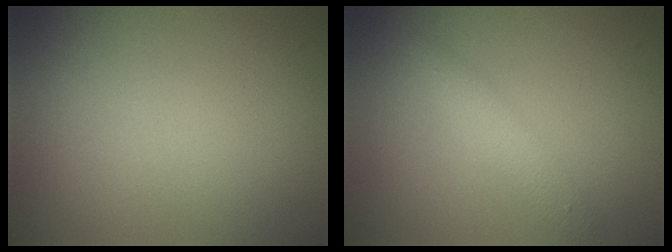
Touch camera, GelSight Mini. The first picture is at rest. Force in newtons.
{"total": 2.0, "press": 2.0, "slide": 0.0}